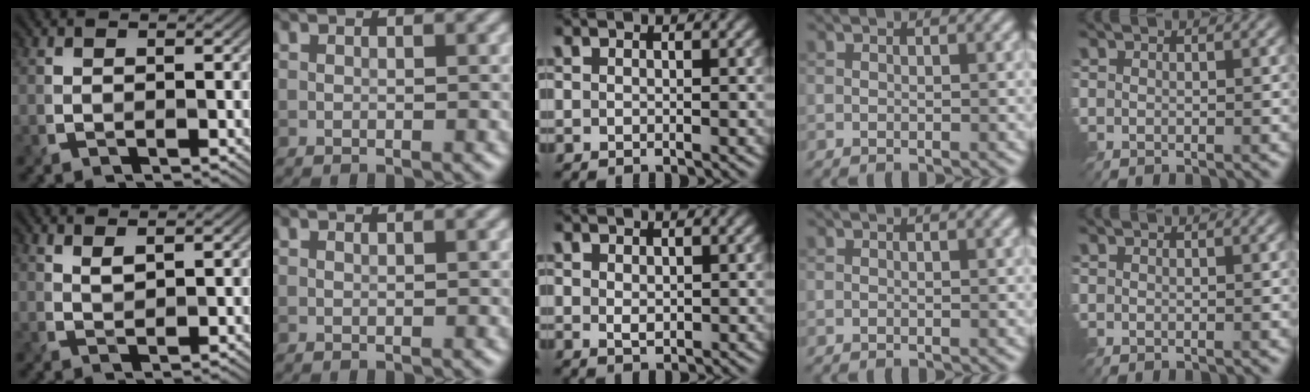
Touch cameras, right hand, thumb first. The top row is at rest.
{"thumb": {"total": 1.8, "force": [1.4, 0.3, 1.1], "torque": [-0.021, -0.004, 0.036]}, "middle": {"total": 1.1, "force": [0.2, 0.7, 0.8], "torque": [-0.016, -0.004, 0.009]}}